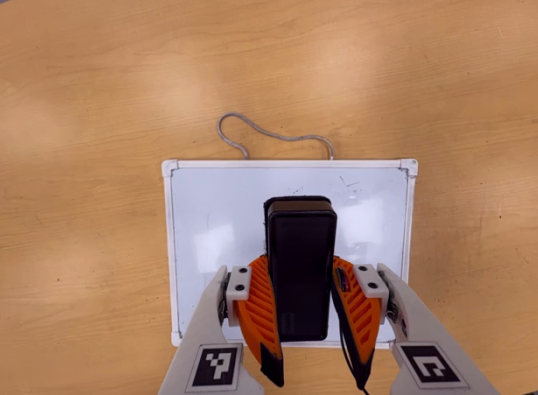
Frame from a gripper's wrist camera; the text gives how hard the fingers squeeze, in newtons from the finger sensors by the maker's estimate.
{"total": 7.7, "left": 6.5, "right": 9.0}